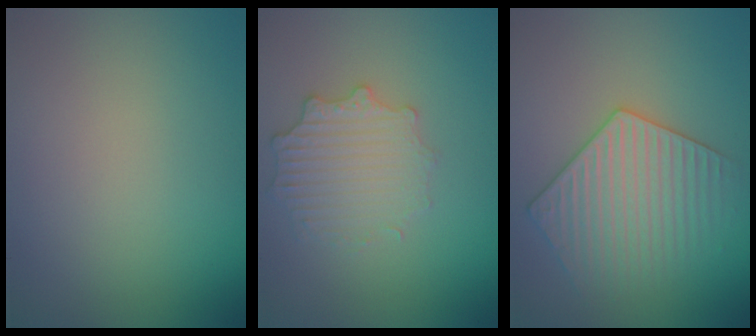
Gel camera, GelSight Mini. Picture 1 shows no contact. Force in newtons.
{"total": 2.7, "press": 2.6, "slide": 0.5}
{"total": 3.6, "press": 3.6, "slide": 0.1}